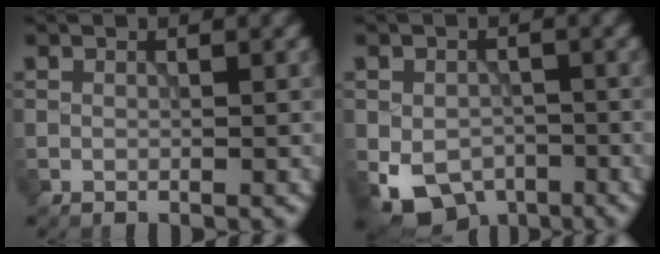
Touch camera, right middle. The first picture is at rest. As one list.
[{"total": 6.4, "force": [-2.9, 4.5, 3.6], "torque": [-0.063, -0.022, -0.040]}]